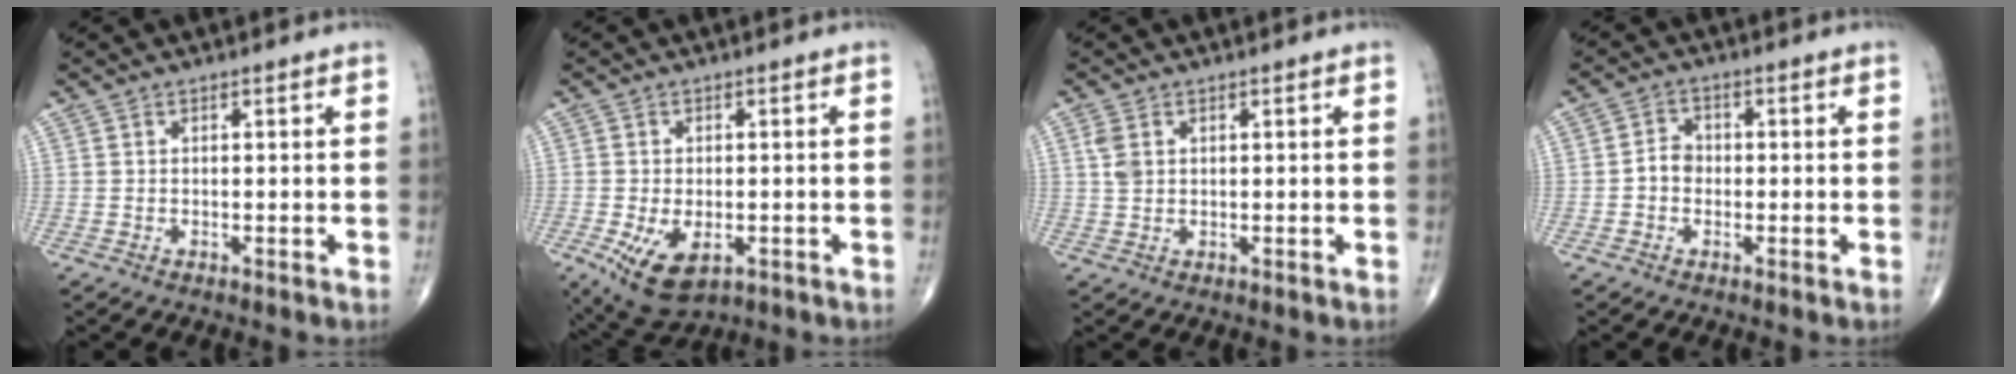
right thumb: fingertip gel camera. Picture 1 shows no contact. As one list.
[{"total": 8.9, "force": [-3.2, 4.9, 6.7], "torque": [-0.116, -0.006, -0.042]}, {"total": 2.8, "force": [0.9, 1.9, 1.9], "torque": [-0.039, 0.003, 0.022]}, {"total": 3.4, "force": [-0.7, 2.8, 1.8], "torque": [-0.018, 0.014, -0.019]}]